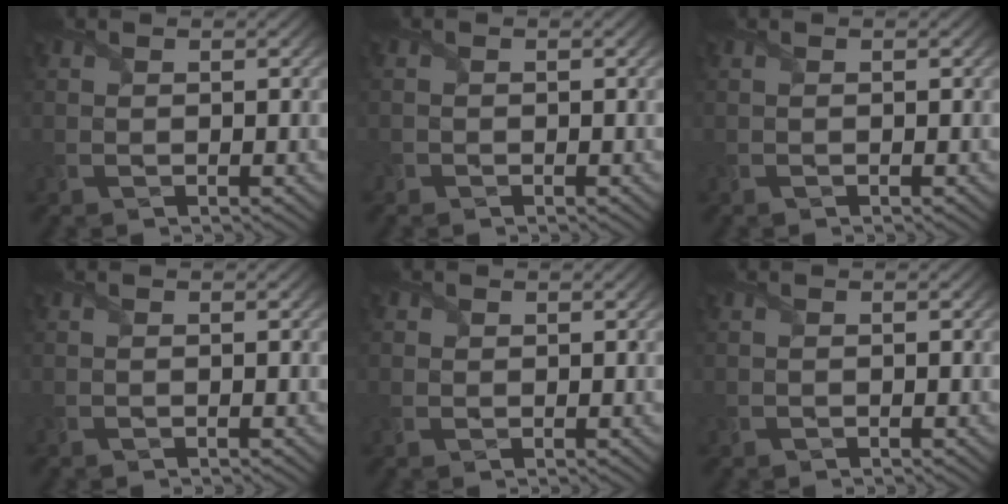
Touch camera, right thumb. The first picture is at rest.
{"total": 0.8, "force": [-0.6, 0.5, -0.1], "torque": [0.005, -0.006, -0.015]}
{"total": 0.0}
{"total": 0.0}
{"total": 1.5, "force": [0.7, 1.3, 0.3], "torque": [-0.008, -0.004, 0.010]}
{"total": 0.0}